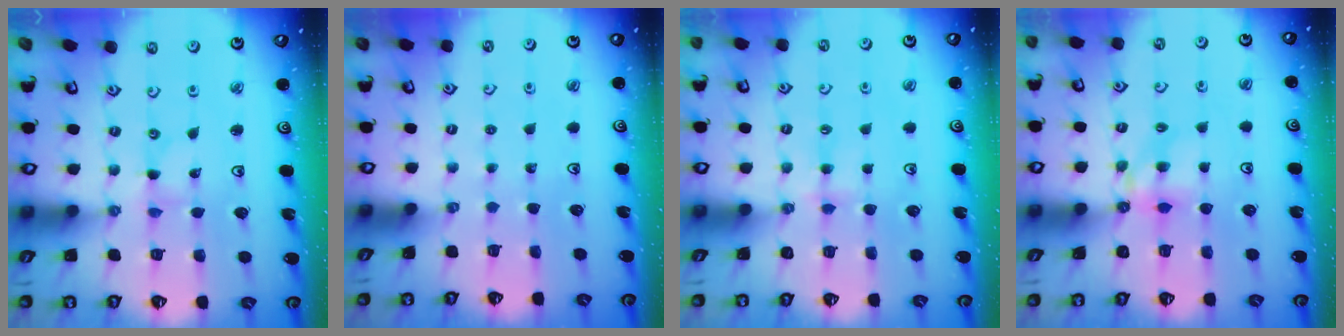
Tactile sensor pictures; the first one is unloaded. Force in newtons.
{"total": 0.0}
{"total": 3.6, "press": 3.6, "slide": 0.5}
{"total": 5.4, "press": 5.4, "slide": 0.3}